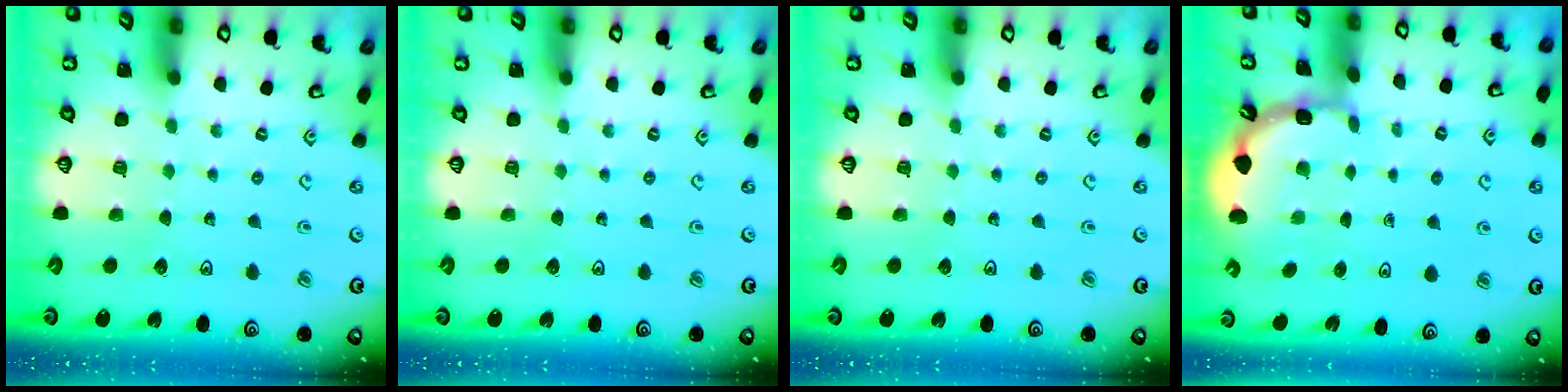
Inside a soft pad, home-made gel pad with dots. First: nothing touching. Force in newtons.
{"total": 0.0}
{"total": 0.0}
{"total": 2.3, "press": 2.3, "slide": 0.1}